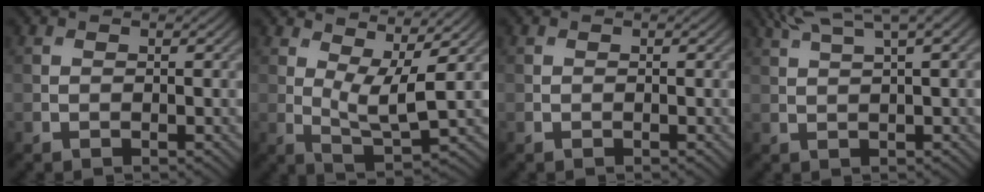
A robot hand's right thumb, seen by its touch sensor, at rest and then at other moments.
{"total": 5.9, "force": [2.8, 1.7, 4.9], "torque": [-0.098, -0.005, 0.053]}
{"total": 0.0}
{"total": 6.0, "force": [3.4, 1.1, 4.8], "torque": [-0.085, 0.023, 0.060]}